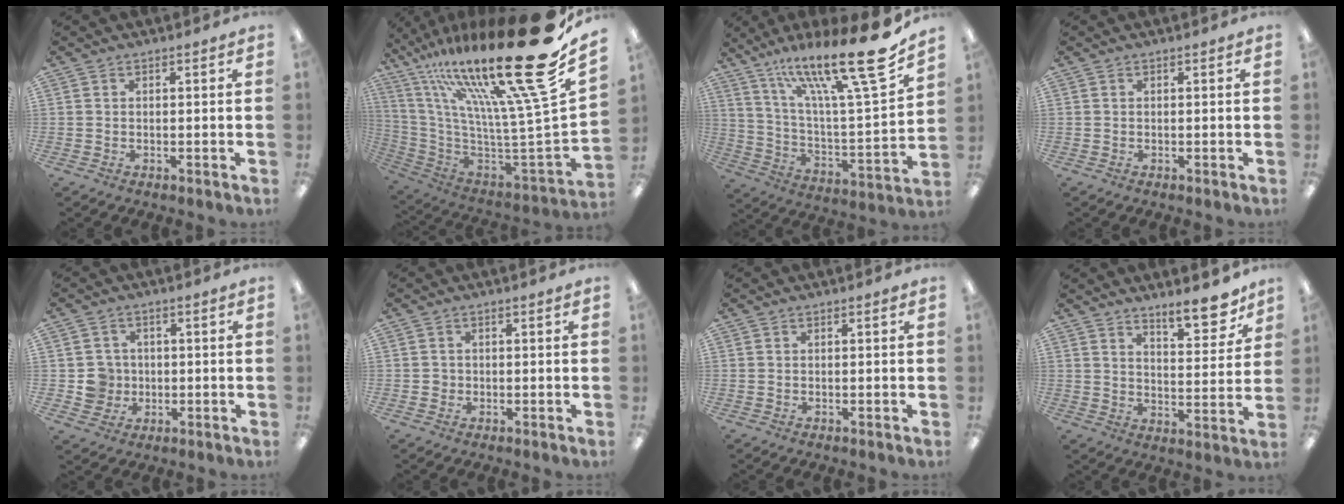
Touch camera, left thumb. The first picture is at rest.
{"total": 32.0, "force": [19.2, 4.6, 25.2], "torque": [-0.389, -0.177, 0.319]}
{"total": 23.8, "force": [17.2, 4.1, 15.9], "torque": [-0.258, -0.112, 0.276]}
{"total": 0.0}
{"total": 5.8, "force": [-0.3, 5.7, 0.7], "torque": [-0.010, 0.008, 0.000]}
{"total": 1.4, "force": [-0.1, 1.3, 0.2], "torque": [-0.005, 0.005, -0.006]}
{"total": 0.0}
{"total": 10.2, "force": [8.3, 3.2, 4.9], "torque": [-0.047, -0.063, 0.140]}